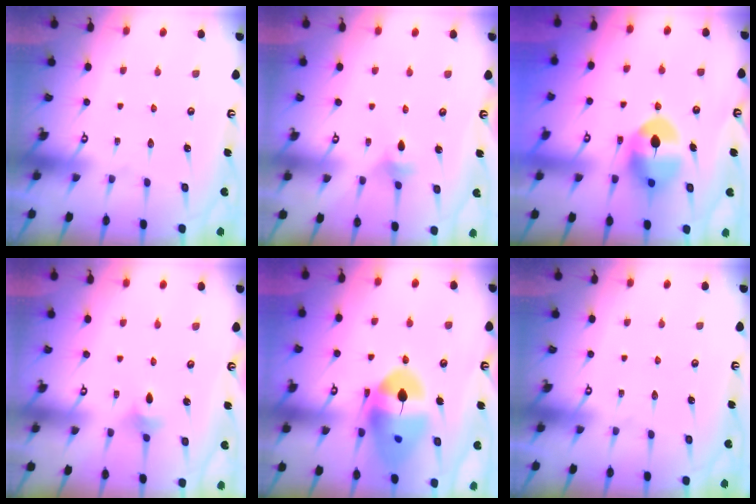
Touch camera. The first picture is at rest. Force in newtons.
{"total": 4.6, "press": 4.5, "slide": 1.0}
{"total": 11.8, "press": 11.8, "slide": 0.6}
{"total": 3.2, "press": 3.1, "slide": 0.7}
{"total": 15.8, "press": 15.7, "slide": 1.8}
{"total": 0.0}